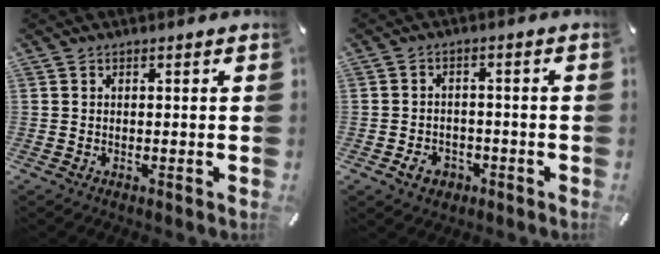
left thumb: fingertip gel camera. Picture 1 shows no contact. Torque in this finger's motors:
{"motor_torque": [-0.16, -0.21, -0.01, -0.03, 0.03]}